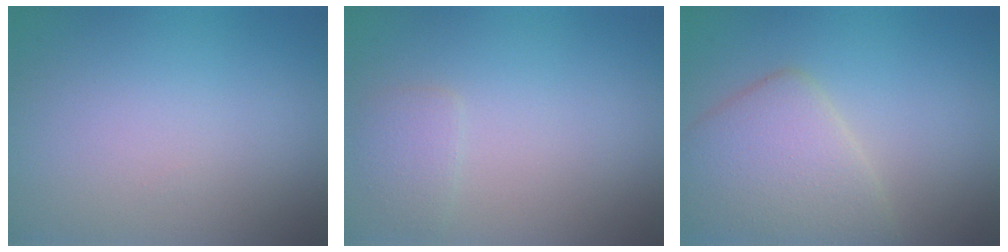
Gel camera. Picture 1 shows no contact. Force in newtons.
{"total": 1.3, "press": 1.3, "slide": 0.1}
{"total": 5.2, "press": 5.2, "slide": 0.3}